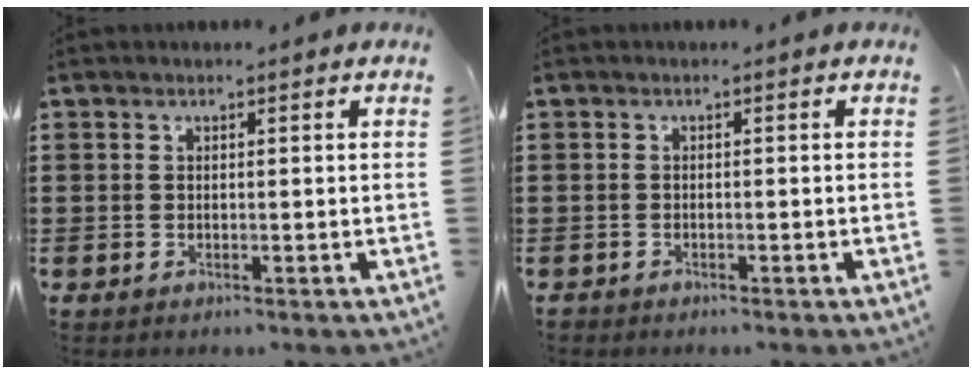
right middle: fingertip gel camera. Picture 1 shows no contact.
{"total": 0.8, "force": [-0.7, 0.3, -0.1], "torque": [0.000, 0.004, -0.017]}